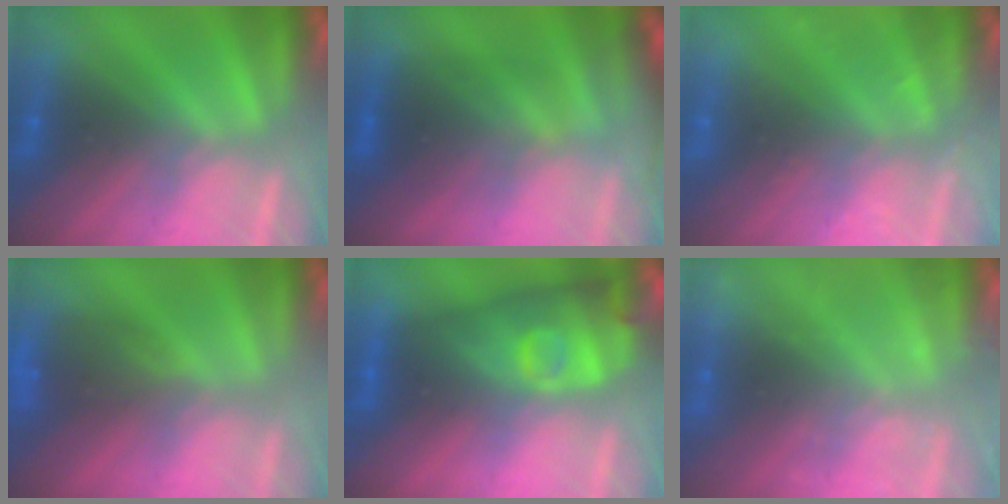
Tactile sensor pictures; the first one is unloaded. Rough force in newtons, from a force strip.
{"total": 2.7}
{"total": 2.6}
{"total": 8.7}
{"total": 3.9}
{"total": 2.3}